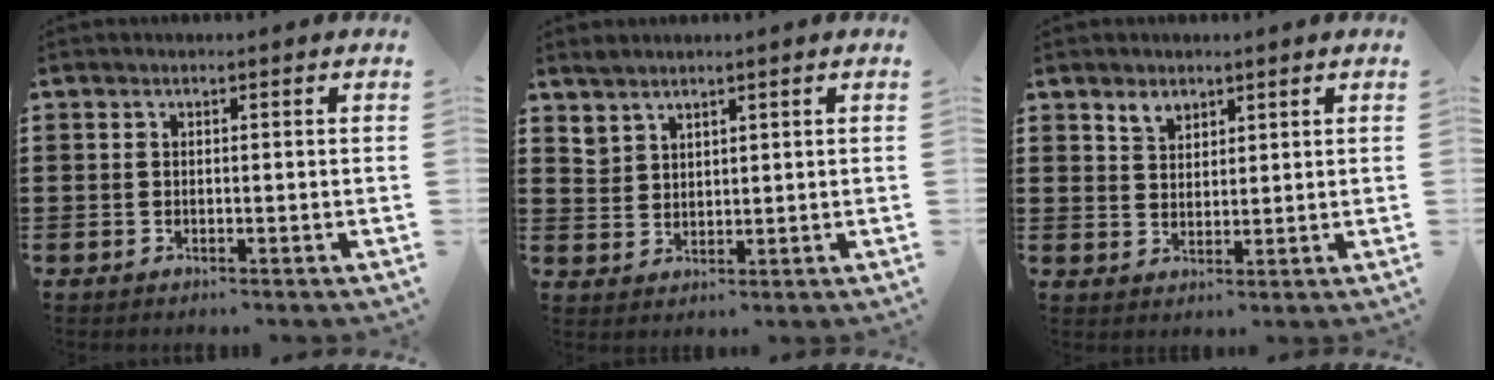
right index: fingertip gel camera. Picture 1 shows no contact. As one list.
[{"total": 2.5, "force": [2.3, 1.0, 0.1], "torque": [-0.009, 0.001, 0.046]}, {"total": 2.7, "force": [2.1, 1.6, 0.6], "torque": [-0.012, 0.000, 0.038]}]